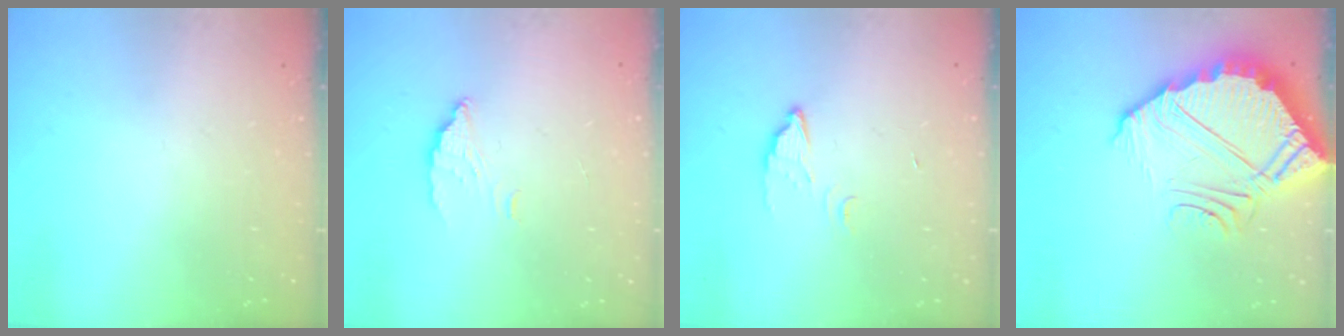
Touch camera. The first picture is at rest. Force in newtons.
{"total": 3.8, "press": 3.8, "slide": 0.2}
{"total": 3.4, "press": 3.4, "slide": 0.3}
{"total": 9.3, "press": 9.3, "slide": 0.4}